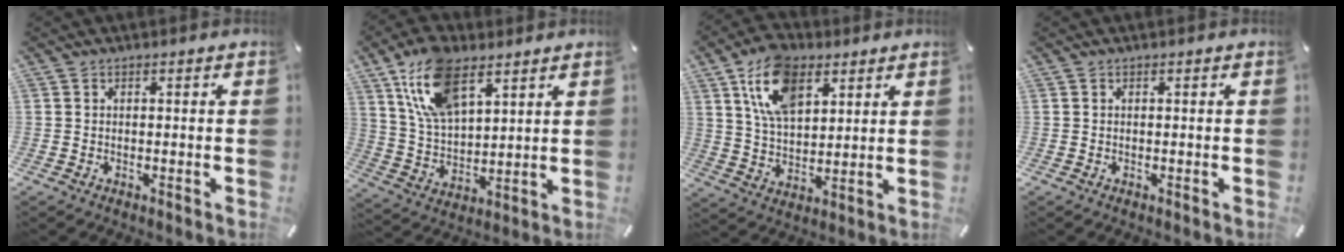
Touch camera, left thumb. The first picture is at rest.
{"total": 14.4, "force": [8.6, 7.2, 9.0], "torque": [-0.213, -0.024, 0.158]}
{"total": 13.9, "force": [7.1, 8.0, 8.9], "torque": [-0.187, -0.011, 0.130]}
{"total": 0.0}